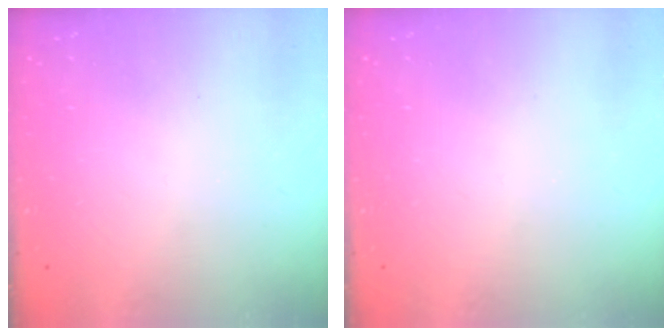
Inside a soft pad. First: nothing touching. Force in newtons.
{"total": 0.0}